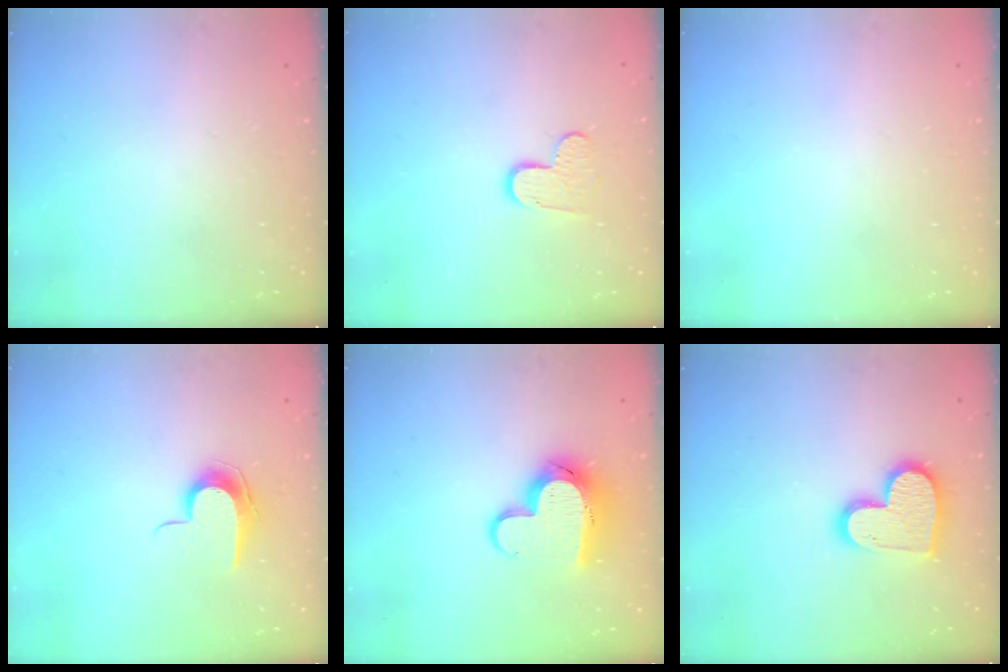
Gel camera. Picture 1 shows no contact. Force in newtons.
{"total": 8.3, "press": 8.3, "slide": 0.5}
{"total": 0.0}
{"total": 8.9, "press": 8.9, "slide": 0.9}
{"total": 13.1, "press": 13.0, "slide": 1.3}
{"total": 13.9, "press": 13.9, "slide": 1.2}